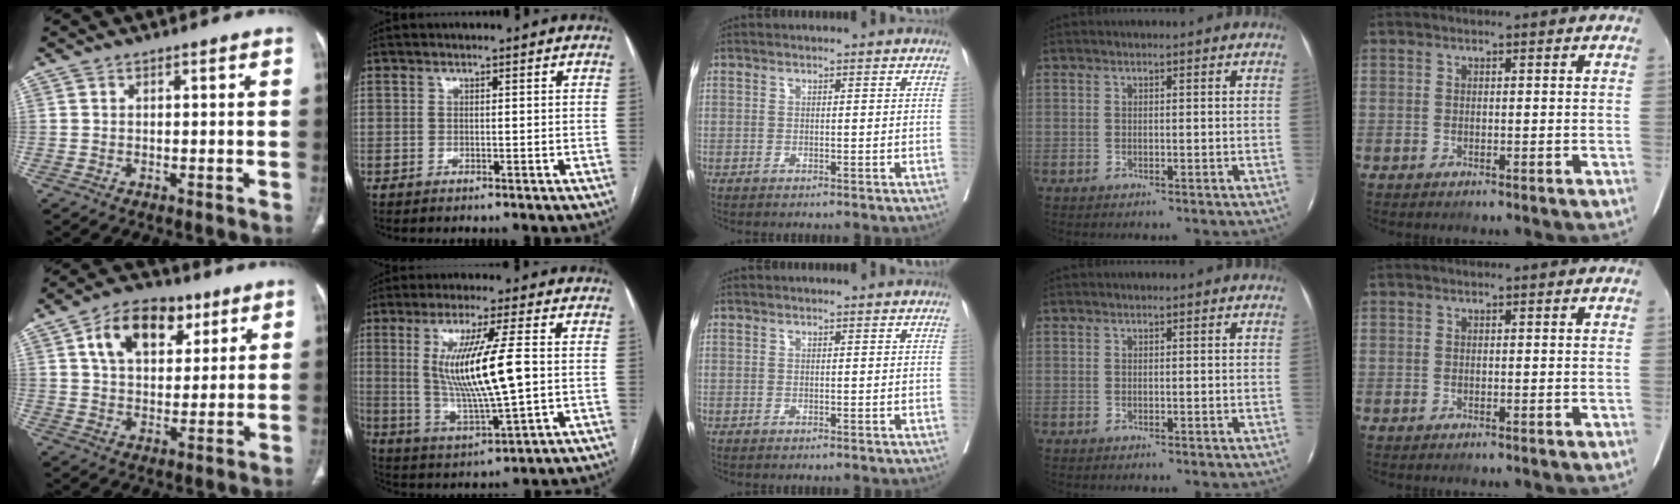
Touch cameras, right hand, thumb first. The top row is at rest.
{"thumb": {"total": 13.6, "force": [5.8, 8.7, 8.7], "torque": [-0.111, -0.007, 0.096]}, "index": {"total": 13.1, "force": [1.2, 0.7, 13.0], "torque": [-0.256, -0.012, 0.029]}}